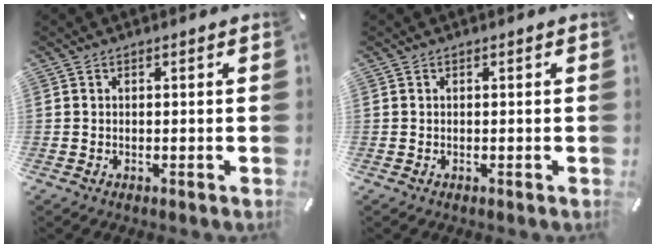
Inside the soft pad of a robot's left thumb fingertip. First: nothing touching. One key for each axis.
{"total": 0.0}